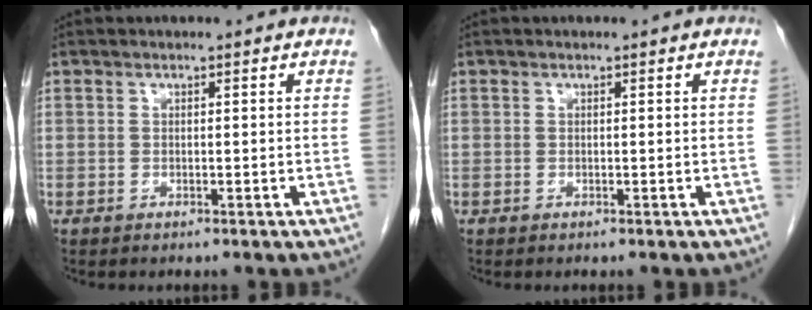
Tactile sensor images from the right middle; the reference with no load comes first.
{"total": 0.0}